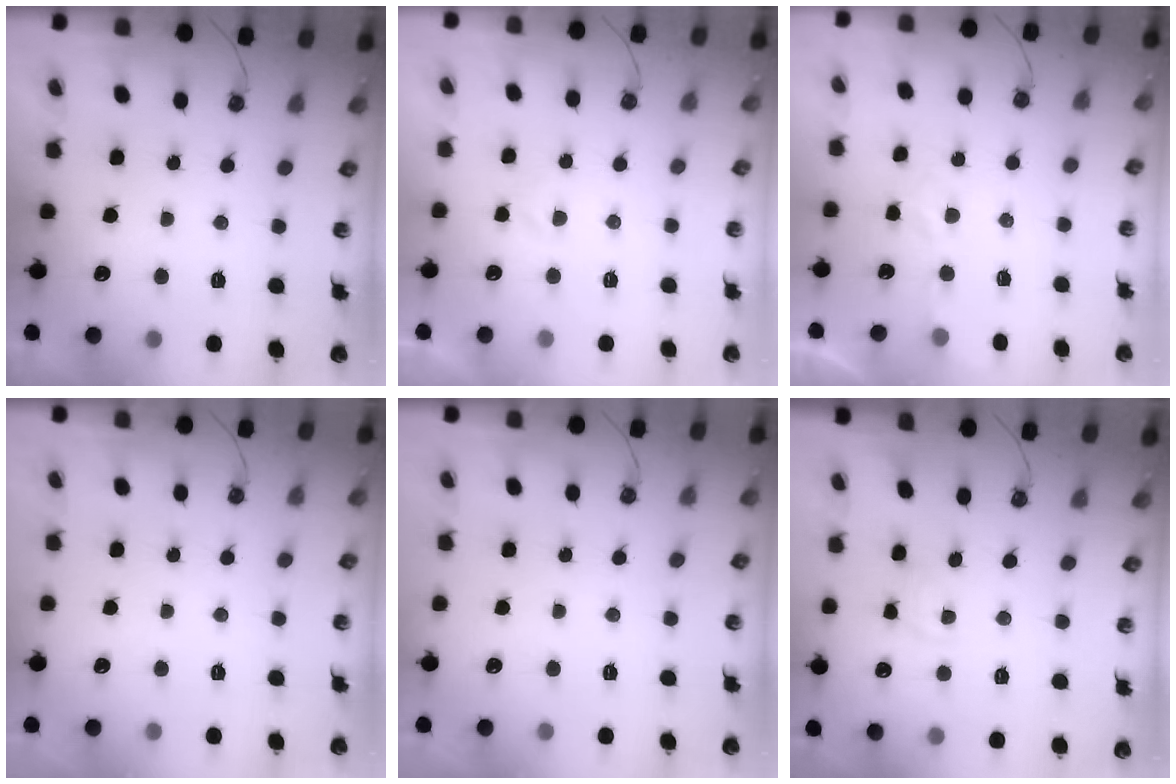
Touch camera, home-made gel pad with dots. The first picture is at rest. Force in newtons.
{"total": 1.4, "press": 1.4, "slide": 0.3}
{"total": 4.6, "press": 4.6, "slide": 0.6}
{"total": 0.0}
{"total": 0.0}
{"total": 2.9, "press": 2.9, "slide": 0.3}